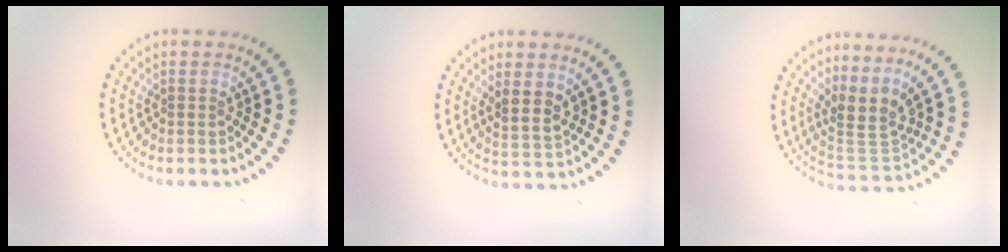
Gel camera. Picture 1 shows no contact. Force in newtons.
{"total": 2.4, "press": 2.1, "slide": 1.1}
{"total": 3.4, "press": 2.4, "slide": 2.3}